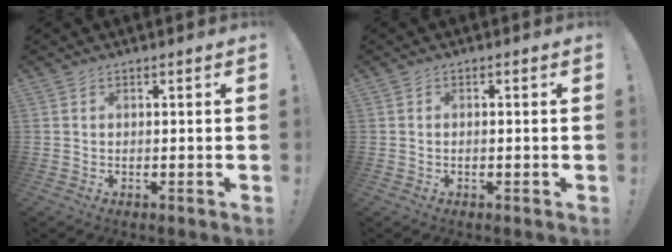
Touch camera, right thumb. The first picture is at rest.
{"total": 0.8, "force": [-0.6, -0.1, 0.5], "torque": [-0.013, 0.002, -0.010]}